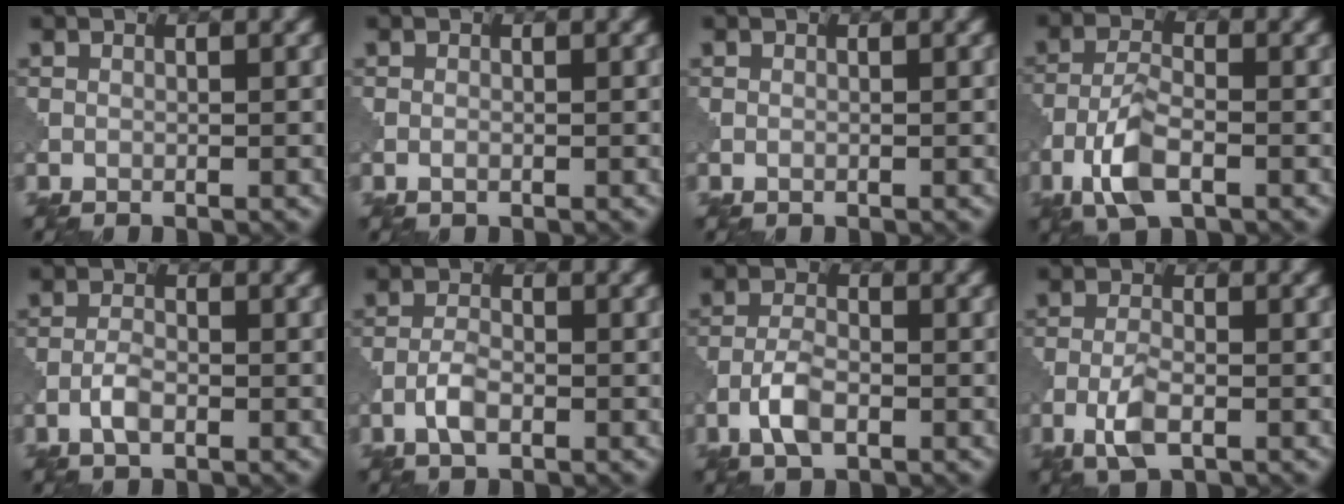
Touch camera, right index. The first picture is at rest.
{"total": 0.5, "force": [-0.3, 0.2, 0.4], "torque": [-0.011, -0.001, -0.006]}
{"total": 0.0}
{"total": 4.8, "force": [-2.4, 1.9, 3.7], "torque": [-0.080, 0.000, -0.054]}
{"total": 2.1, "force": [-1.0, 0.8, 1.6], "torque": [-0.032, 0.003, -0.024]}
{"total": 2.4, "force": [-1.1, 1.0, 1.8], "torque": [-0.038, 0.003, -0.028]}
{"total": 3.3, "force": [-1.5, 1.5, 2.5], "torque": [-0.053, 0.003, -0.036]}
{"total": 3.2, "force": [-1.4, 1.2, 2.6], "torque": [-0.059, -0.002, -0.032]}